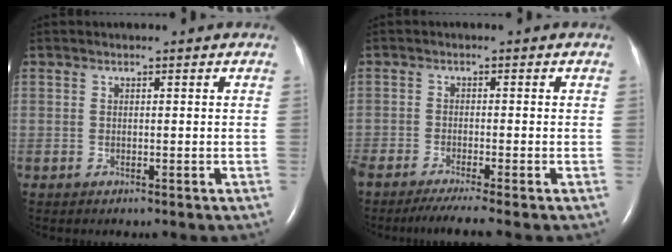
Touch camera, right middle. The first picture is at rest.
{"total": 5.4, "force": [-4.4, -0.5, 3.1], "torque": [-0.049, -0.015, -0.074]}